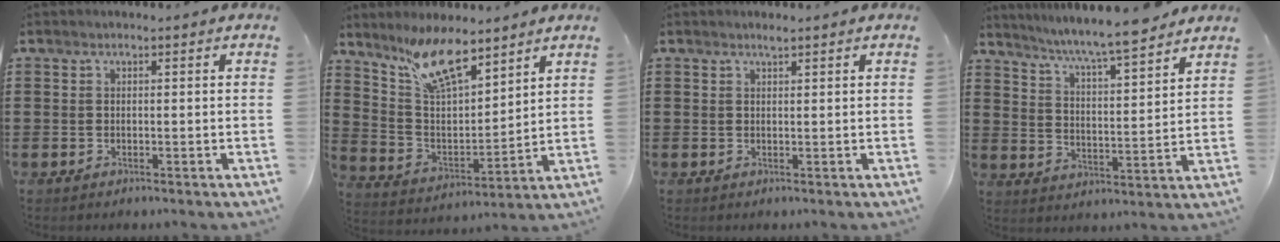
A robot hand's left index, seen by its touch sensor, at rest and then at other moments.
{"total": 9.5, "force": [7.1, 2.4, 5.8], "torque": [-0.135, -0.031, 0.128]}
{"total": 1.0, "force": [0.9, 0.1, 0.5], "torque": [-0.011, -0.001, 0.017]}
{"total": 6.3, "force": [5.9, -0.4, 2.4], "torque": [-0.071, -0.041, 0.095]}